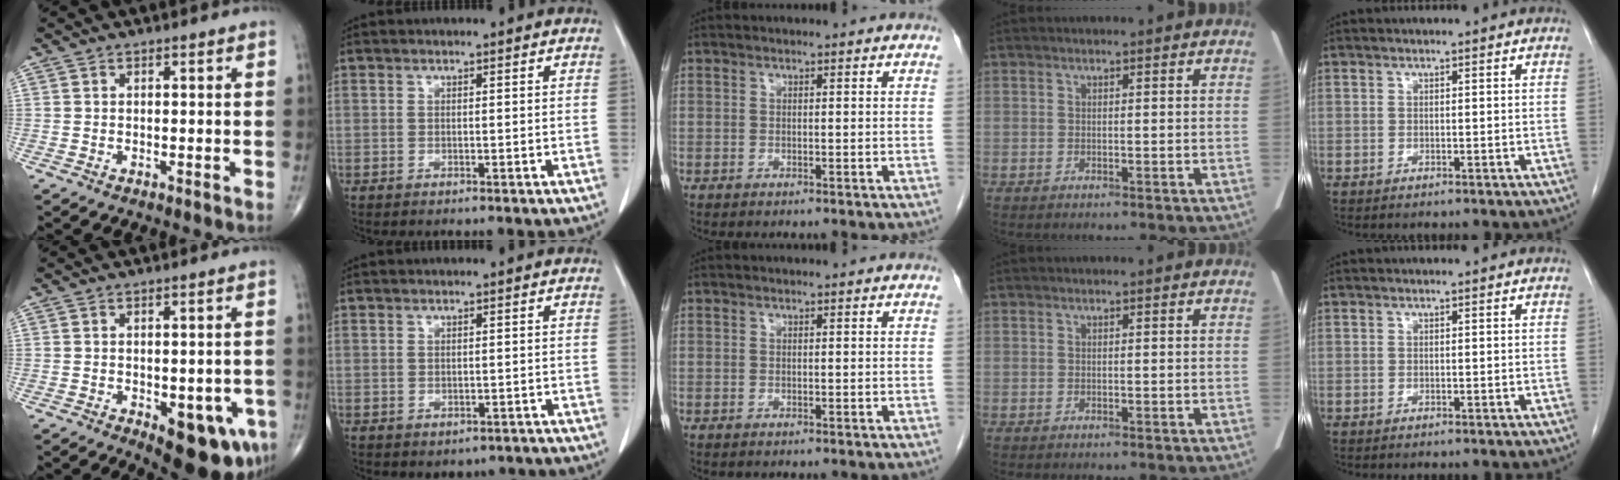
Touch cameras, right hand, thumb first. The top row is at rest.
{"thumb": {"total": 12.7, "force": [-4.9, 5.8, 10.2], "torque": [-0.105, 0.002, -0.051]}, "index": {"total": 3.5, "force": [-2.4, 2.4, 0.8], "torque": [-0.001, 0.010, -0.028]}}